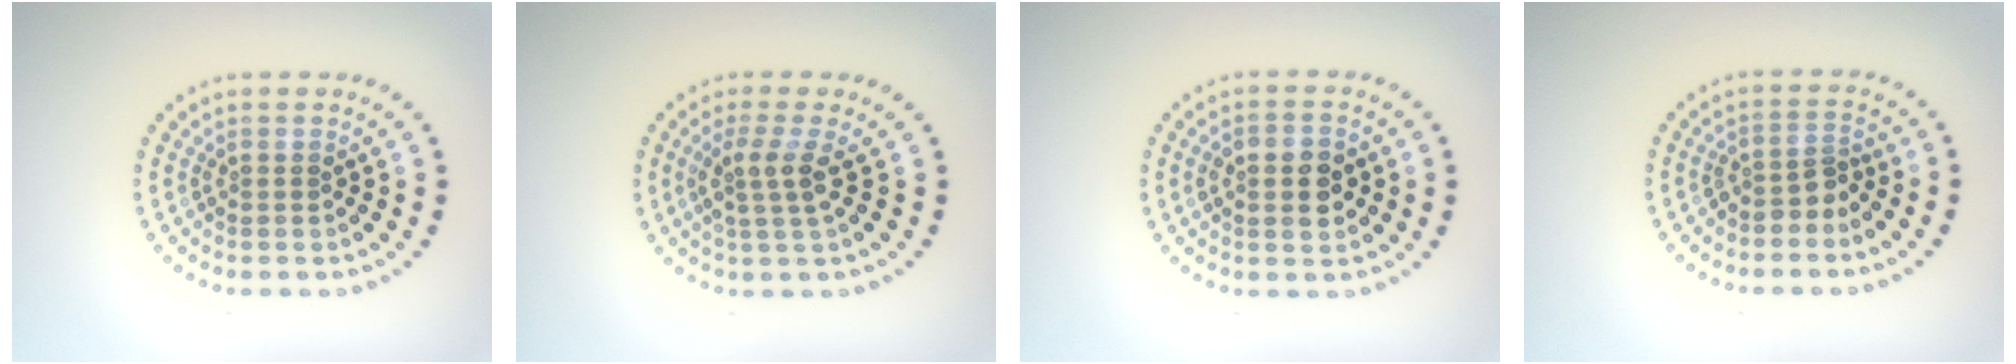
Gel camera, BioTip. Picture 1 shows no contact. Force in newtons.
{"total": 2.5, "press": 2.0, "slide": 1.6}
{"total": 3.9, "press": 3.9, "slide": 0.3}
{"total": 2.0, "press": 1.4, "slide": 1.4}